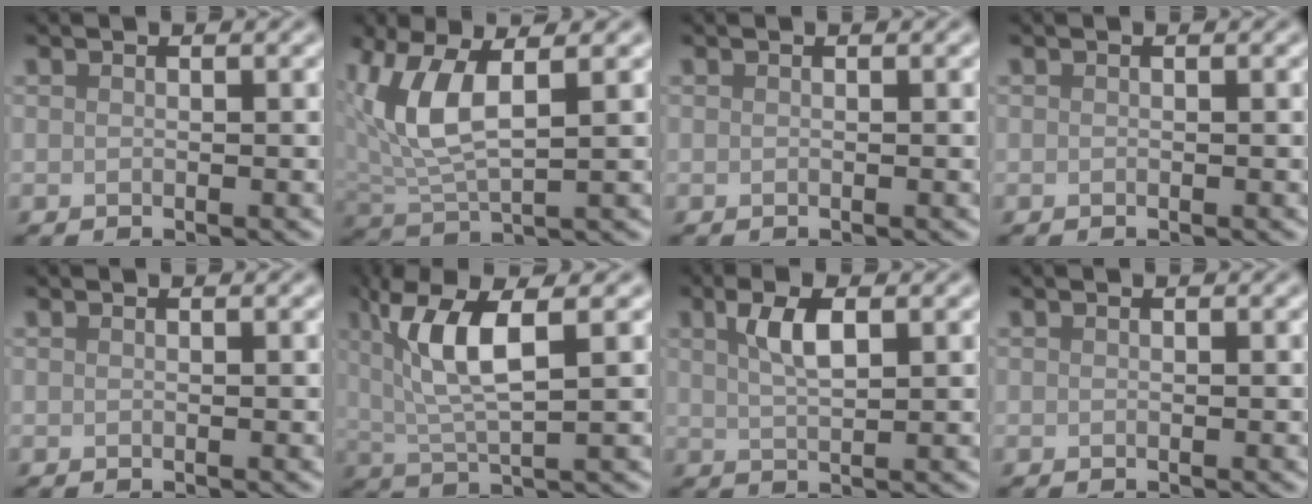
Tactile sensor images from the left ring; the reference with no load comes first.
{"total": 6.2, "force": [1.8, 2.7, 5.3], "torque": [-0.123, 0.003, 0.038]}
{"total": 0.0}
{"total": 0.0}
{"total": 0.0}
{"total": 6.4, "force": [2.0, 1.6, 5.8], "torque": [-0.115, 0.005, 0.040]}
{"total": 3.2, "force": [1.2, 1.1, 2.8], "torque": [-0.056, 0.006, 0.023]}
{"total": 0.0}